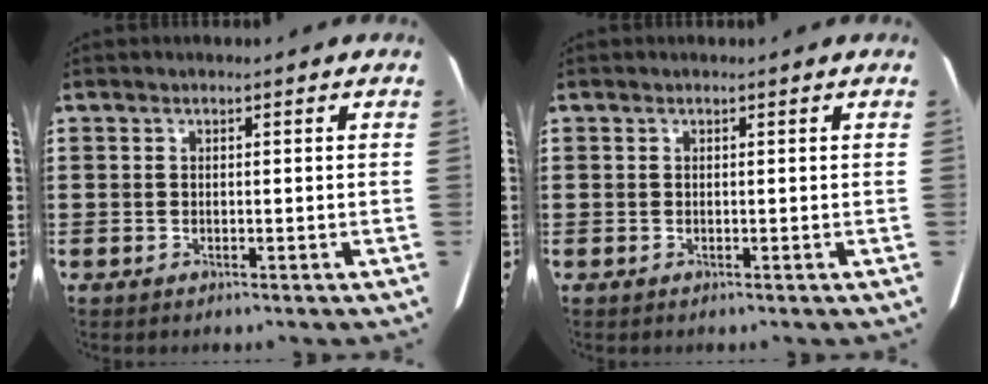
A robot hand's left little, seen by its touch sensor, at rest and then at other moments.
{"total": 0.0}